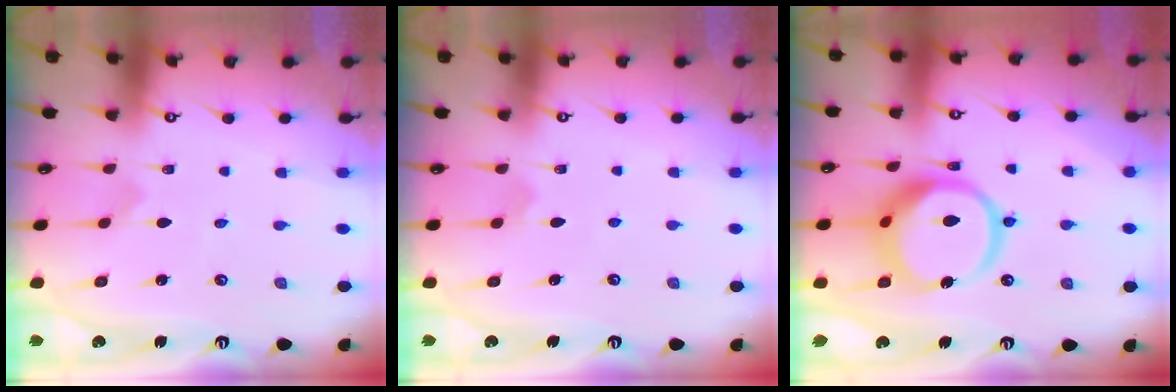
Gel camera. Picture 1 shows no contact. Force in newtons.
{"total": 3.8, "press": 3.8, "slide": 0.3}
{"total": 16.2, "press": 16.1, "slide": 1.8}